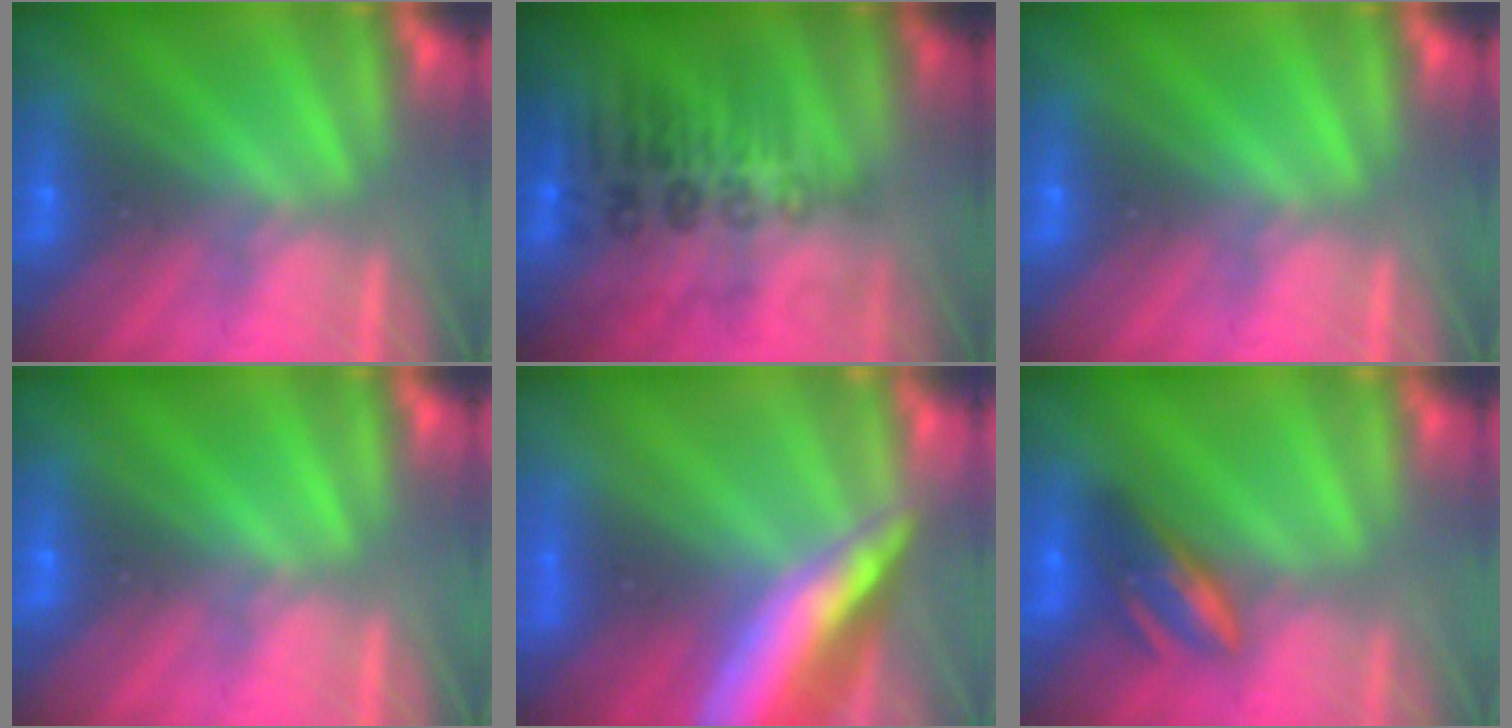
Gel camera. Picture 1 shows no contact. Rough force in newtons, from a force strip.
{"total": 2.9}
{"total": 0.0}
{"total": 0.0}
{"total": 7.6}
{"total": 5.9}